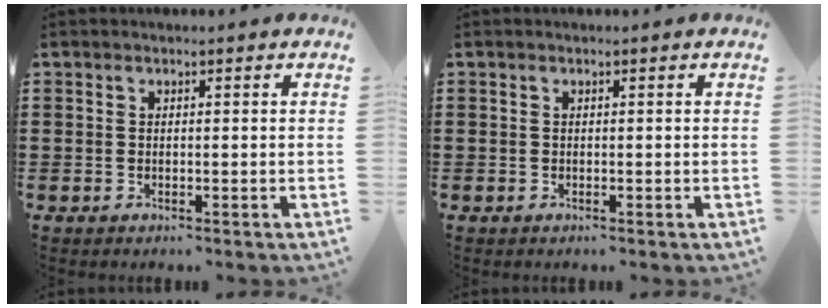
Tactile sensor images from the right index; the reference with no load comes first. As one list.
[{"total": 0.0}]